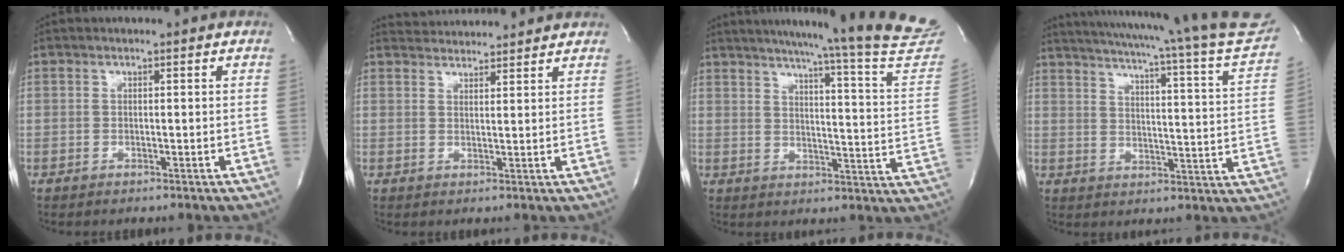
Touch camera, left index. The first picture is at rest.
{"total": 6.3, "force": [6.2, 0.6, 0.6], "torque": [-0.015, 0.028, 0.087]}
{"total": 26.9, "force": [24.1, -1.2, 11.7], "torque": [-0.173, -0.104, 0.285]}
{"total": 26.6, "force": [23.2, -0.2, 13.0], "torque": [-0.199, -0.065, 0.282]}